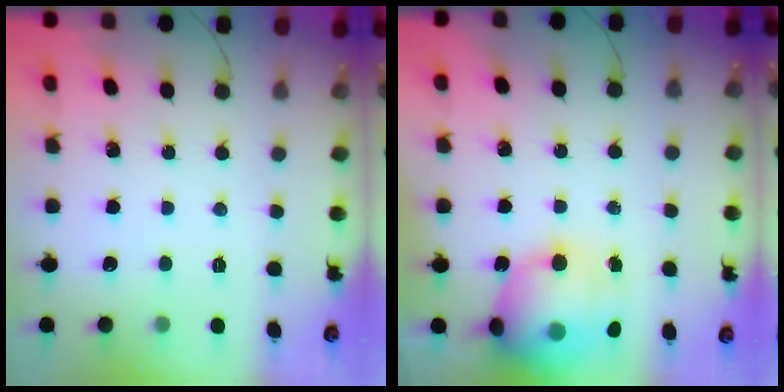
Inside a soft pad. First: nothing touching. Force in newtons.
{"total": 21.0, "press": 20.7, "slide": 3.6}